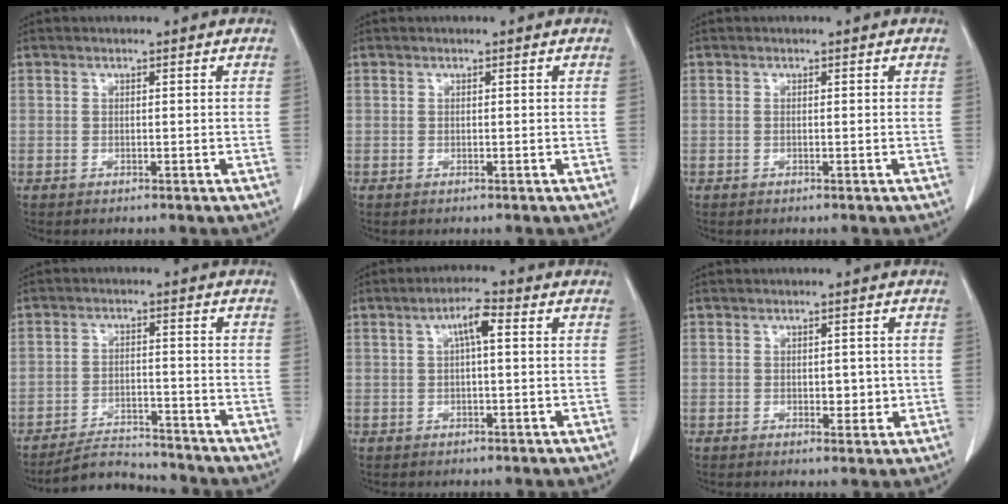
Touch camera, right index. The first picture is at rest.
{"total": 0.0}
{"total": 0.0}
{"total": 7.1, "force": [-7.0, 1.1, -0.1], "torque": [0.004, 0.007, -0.117]}
{"total": 4.0, "force": [0.9, 0.6, 3.8], "torque": [-0.069, 0.012, 0.014]}
{"total": 2.8, "force": [-0.3, 1.5, 2.3], "torque": [-0.028, 0.000, 0.002]}